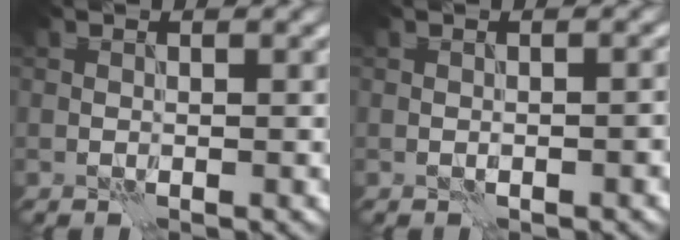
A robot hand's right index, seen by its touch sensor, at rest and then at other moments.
{"total": 0.9, "force": [-0.4, 0.3, 0.7], "torque": [-0.013, 0.002, -0.006]}